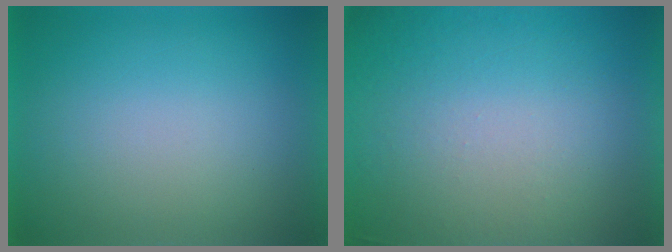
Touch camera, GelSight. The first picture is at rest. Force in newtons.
{"total": 7.3}